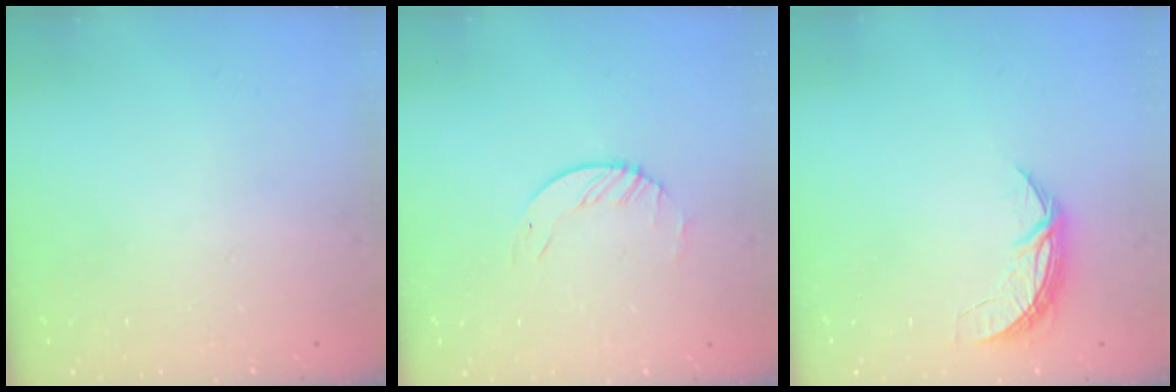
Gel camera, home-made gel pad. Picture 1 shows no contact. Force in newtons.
{"total": 1.6, "press": 1.6, "slide": 0.2}
{"total": 6.5, "press": 6.5, "slide": 0.4}